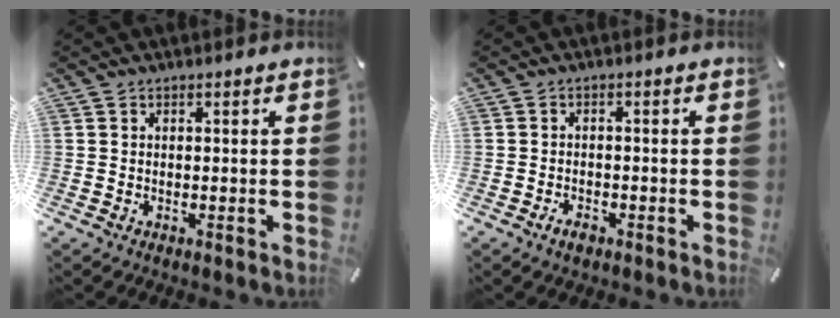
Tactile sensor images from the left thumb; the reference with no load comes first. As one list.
[{"total": 2.3, "force": [-1.6, 1.3, 1.1], "torque": [-0.020, 0.008, -0.030]}]